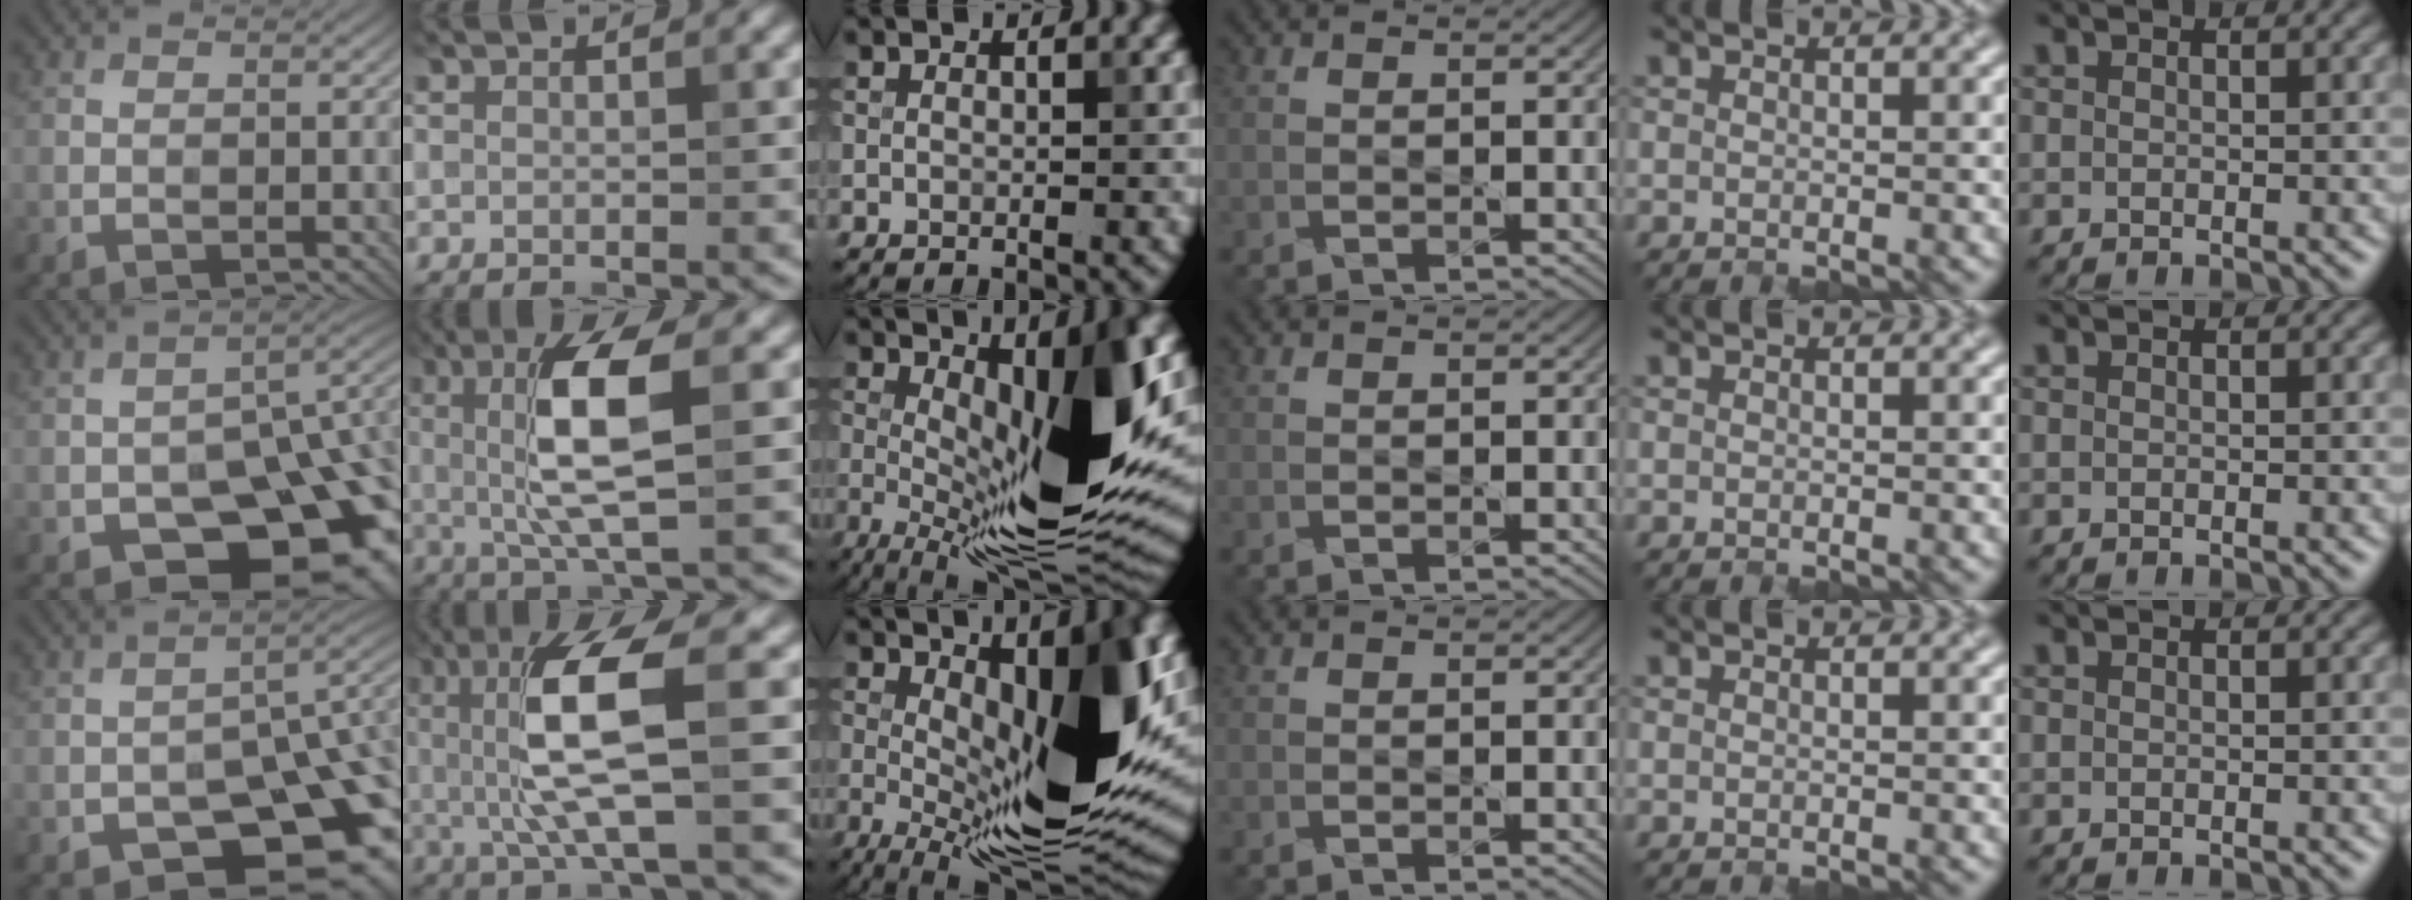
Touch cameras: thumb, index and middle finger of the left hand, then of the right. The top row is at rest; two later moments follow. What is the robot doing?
{"motion": "open", "object": "stapler"}